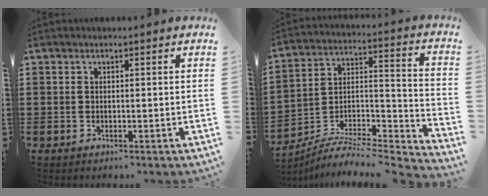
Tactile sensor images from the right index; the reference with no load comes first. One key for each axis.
{"total": 5.6, "fx": -4.9, "fy": 1.6, "fz": 2.3, "tx": -0.043, "ty": -0.007, "tz": -0.099}